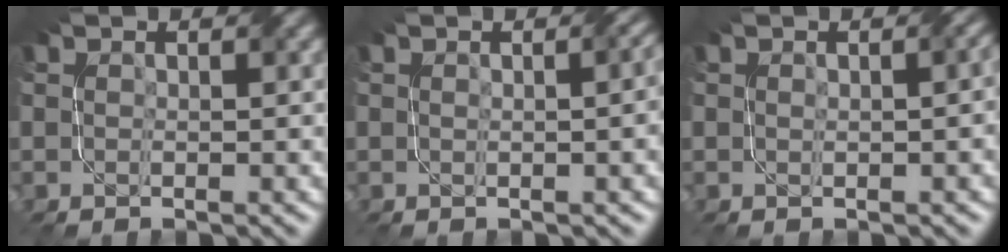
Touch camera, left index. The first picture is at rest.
{"total": 4.1, "force": [0.4, 1.8, 3.7], "torque": [-0.022, 0.015, 0.004]}
{"total": 2.4, "force": [0.2, 1.0, 2.2], "torque": [-0.020, 0.008, 0.007]}